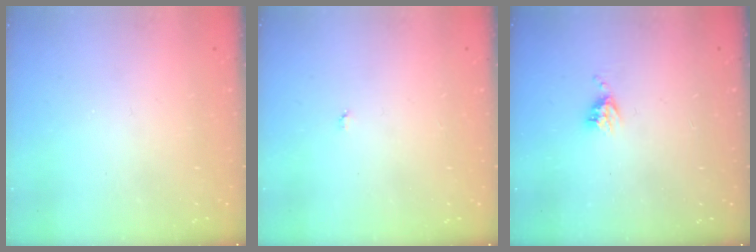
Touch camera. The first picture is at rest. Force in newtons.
{"total": 2.9, "press": 2.9, "slide": 0.3}
{"total": 4.8, "press": 4.8, "slide": 0.4}